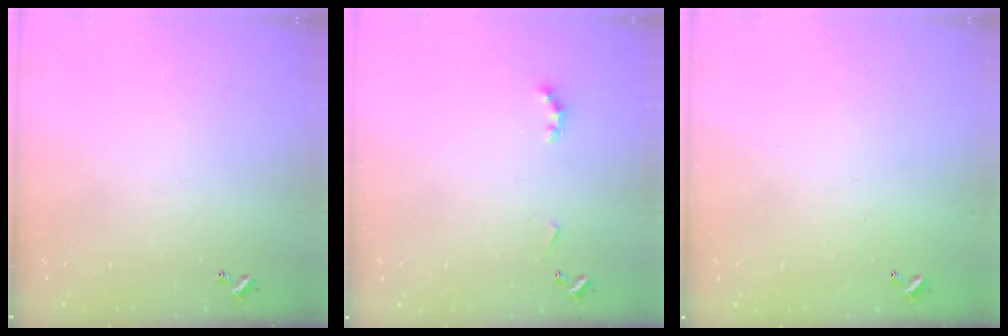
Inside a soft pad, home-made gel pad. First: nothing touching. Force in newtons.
{"total": 2.9, "press": 2.8, "slide": 0.6}
{"total": 2.8, "press": 2.8, "slide": 0.1}